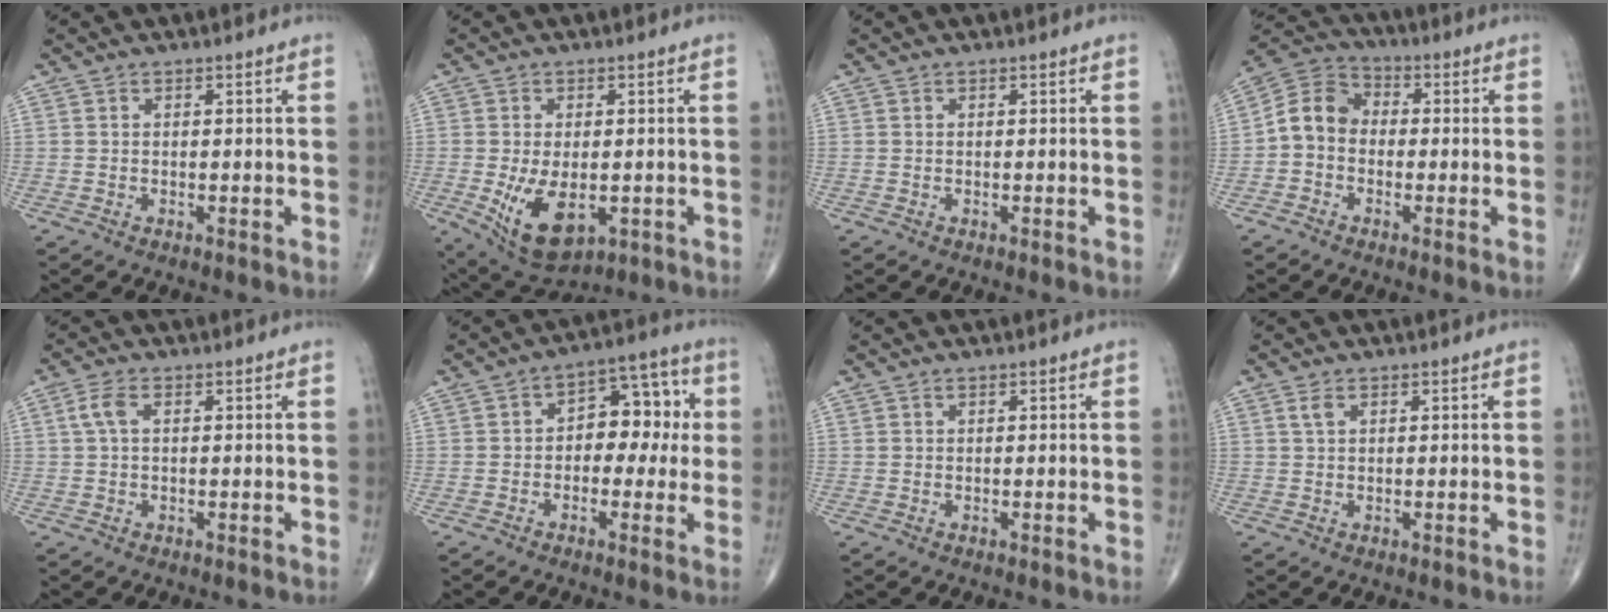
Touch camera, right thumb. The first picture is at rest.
{"total": 10.4, "force": [-2.3, 5.8, 8.3], "torque": [-0.137, -0.014, -0.021]}
{"total": 0.0}
{"total": 8.1, "force": [-1.0, 6.9, 4.2], "torque": [-0.058, 0.034, -0.036]}
{"total": 3.0, "force": [0.7, 1.5, 2.5], "torque": [-0.065, 0.013, 0.015]}
{"total": 10.1, "force": [0.4, 6.5, 7.7], "torque": [-0.061, 0.034, -0.005]}
{"total": 0.0}
{"total": 1.5, "force": [0.8, 0.7, 1.1], "torque": [-0.026, 0.007, 0.018]}